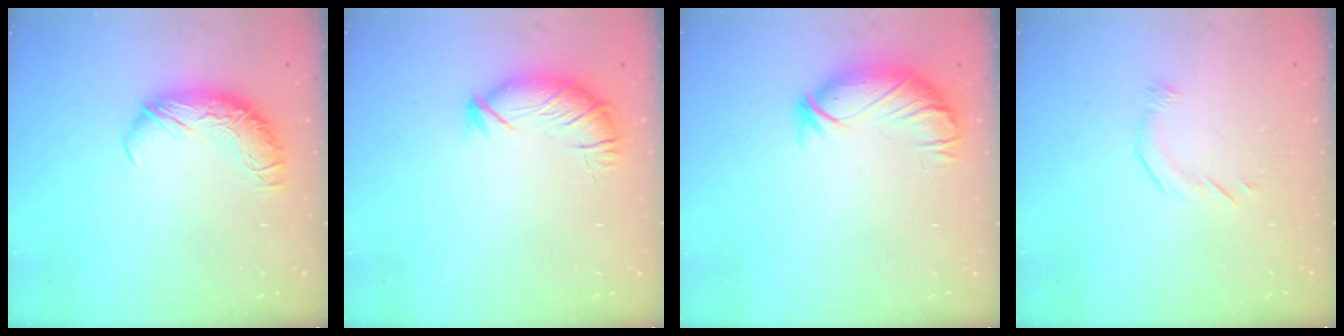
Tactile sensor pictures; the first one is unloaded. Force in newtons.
{"total": 3.5, "press": 3.4, "slide": 0.9}
{"total": 3.8, "press": 3.2, "slide": 2.0}
{"total": 5.4, "press": 5.3, "slide": 1.1}